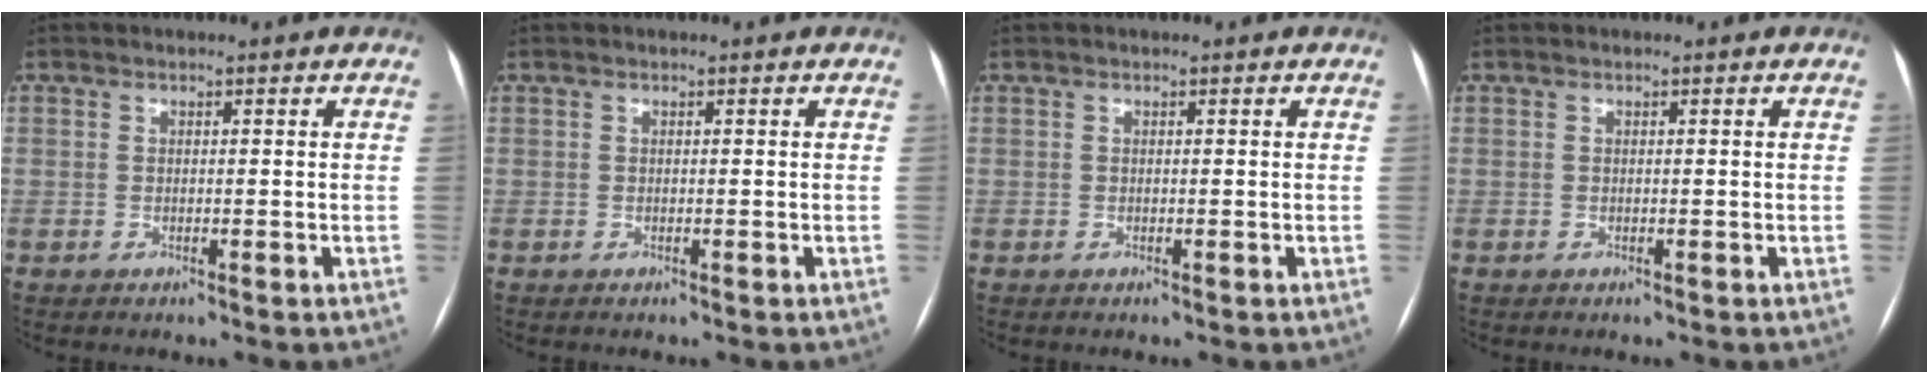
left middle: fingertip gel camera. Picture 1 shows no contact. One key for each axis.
{"total": 0.0}
{"total": 0.0}
{"total": 0.0}